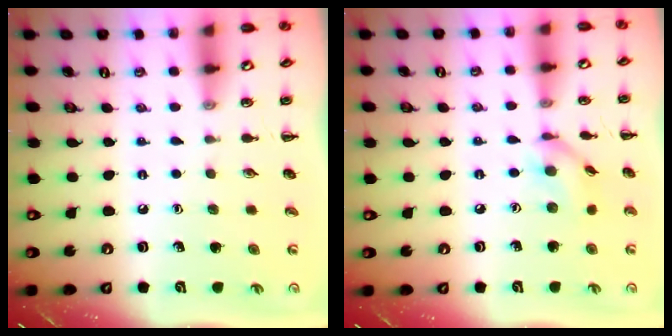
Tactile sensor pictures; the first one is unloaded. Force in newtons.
{"total": 8.4, "press": 8.3, "slide": 0.7}